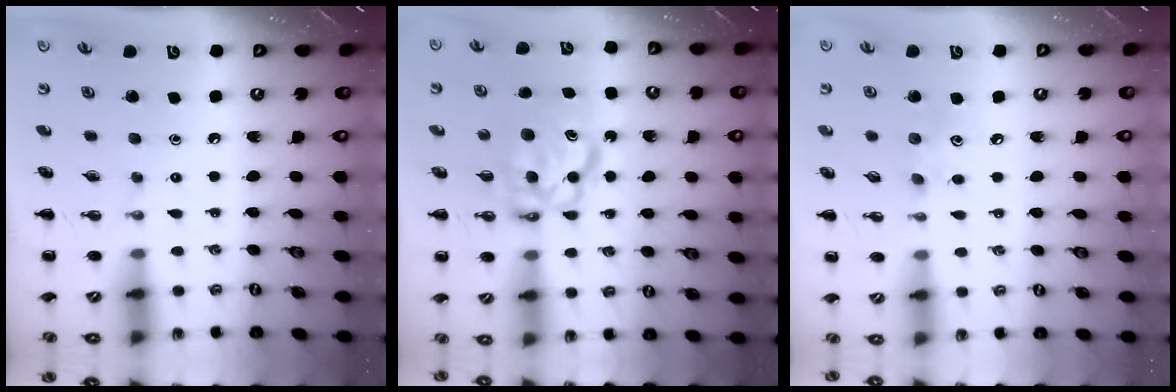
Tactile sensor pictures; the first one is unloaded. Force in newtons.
{"total": 8.2, "press": 8.1, "slide": 1.3}
{"total": 5.6, "press": 5.4, "slide": 1.6}